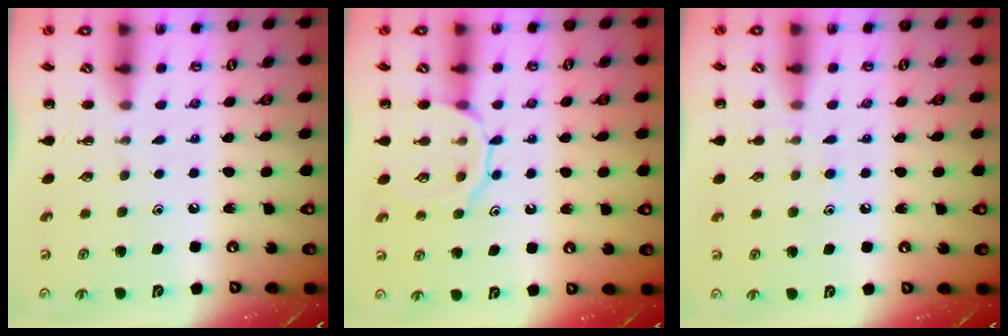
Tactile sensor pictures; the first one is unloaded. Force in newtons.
{"total": 11.1, "press": 11.0, "slide": 0.8}
{"total": 6.0, "press": 5.6, "slide": 2.2}